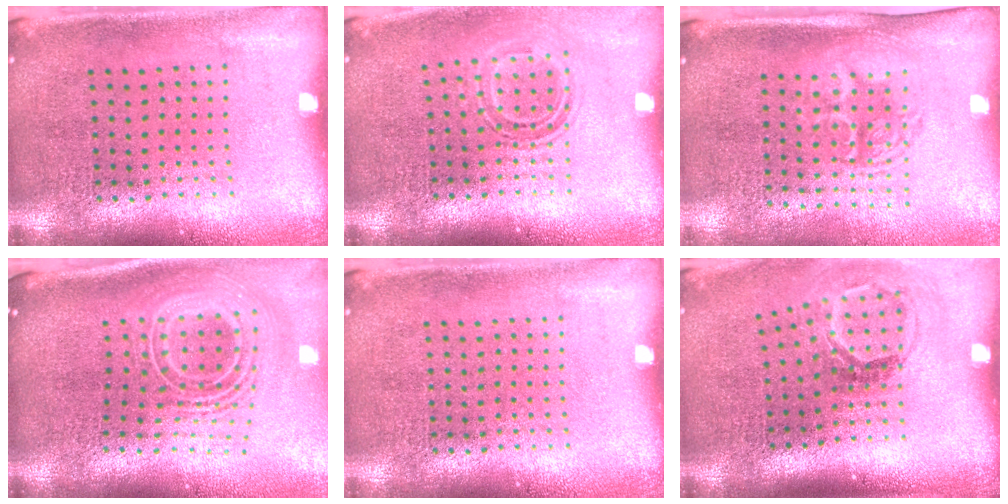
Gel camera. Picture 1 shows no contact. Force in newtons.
{"total": 1.5, "press": 1.1, "slide": 1.0}
{"total": 1.7, "press": 1.4, "slide": 1.0}
{"total": 2.8, "press": 1.8, "slide": 2.2}
{"total": 0.0}
{"total": 1.7, "press": 1.2, "slide": 1.3}